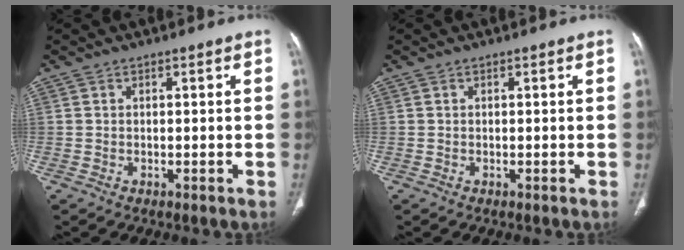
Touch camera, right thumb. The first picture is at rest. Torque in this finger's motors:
{"motor_torque": [0.17, 0.16, -0.07, 0.04, 0.03]}